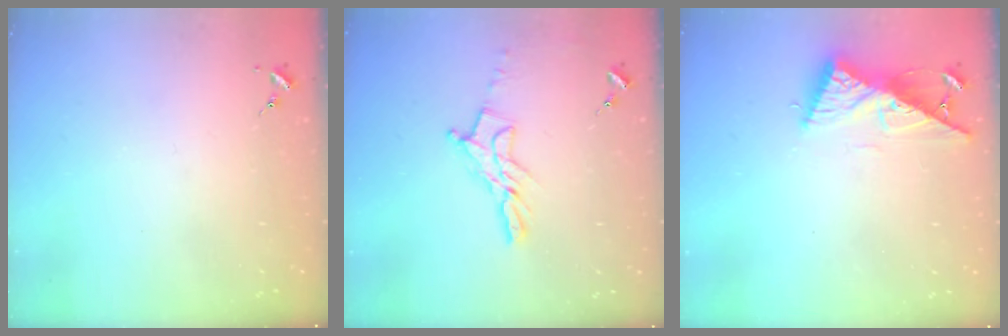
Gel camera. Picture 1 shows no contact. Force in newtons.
{"total": 11.6, "press": 11.6, "slide": 1.0}
{"total": 9.6, "press": 9.6, "slide": 0.2}